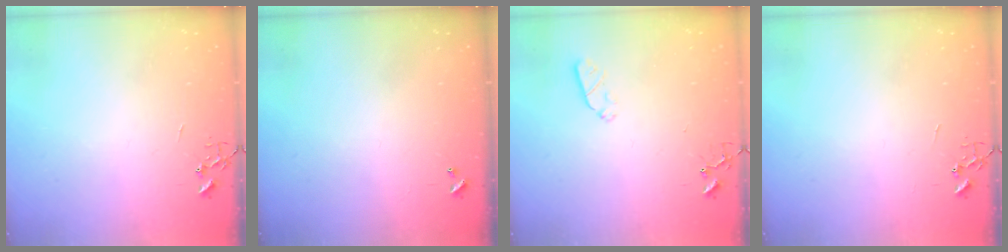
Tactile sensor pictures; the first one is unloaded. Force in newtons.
{"total": 0.0}
{"total": 4.2, "press": 4.1, "slide": 1.0}
{"total": 0.0}